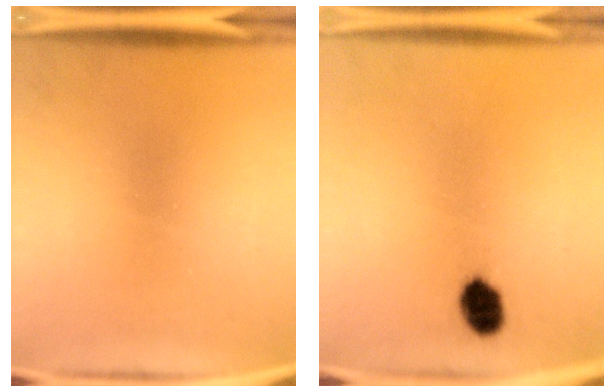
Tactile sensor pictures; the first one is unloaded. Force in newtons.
{"total": 5.1}